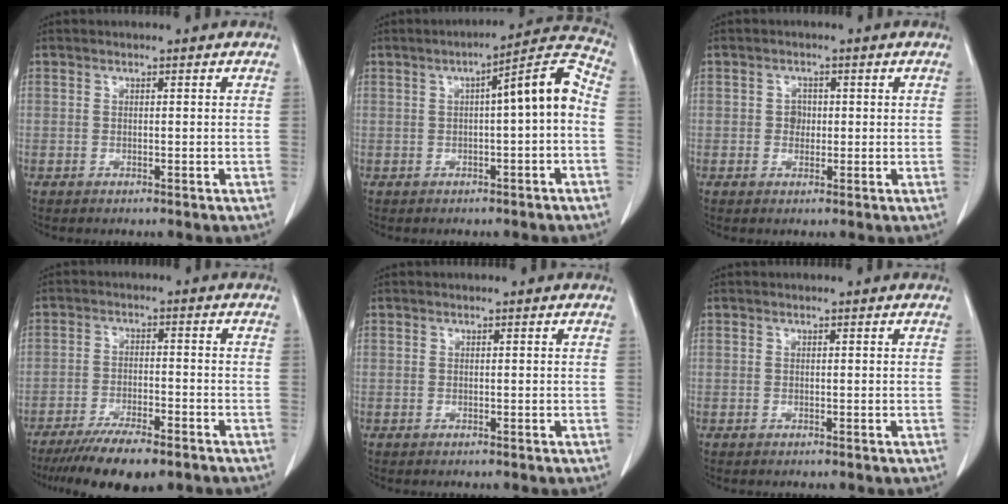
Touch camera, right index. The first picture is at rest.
{"total": 8.1, "force": [0.0, 0.9, 8.0], "torque": [-0.109, 0.029, -0.004]}
{"total": 1.8, "force": [0.1, 1.5, 0.9], "torque": [-0.012, 0.003, 0.000]}
{"total": 10.2, "force": [-7.8, 2.4, 6.2], "torque": [-0.097, -0.018, -0.125]}
{"total": 0.0}
{"total": 0.0}